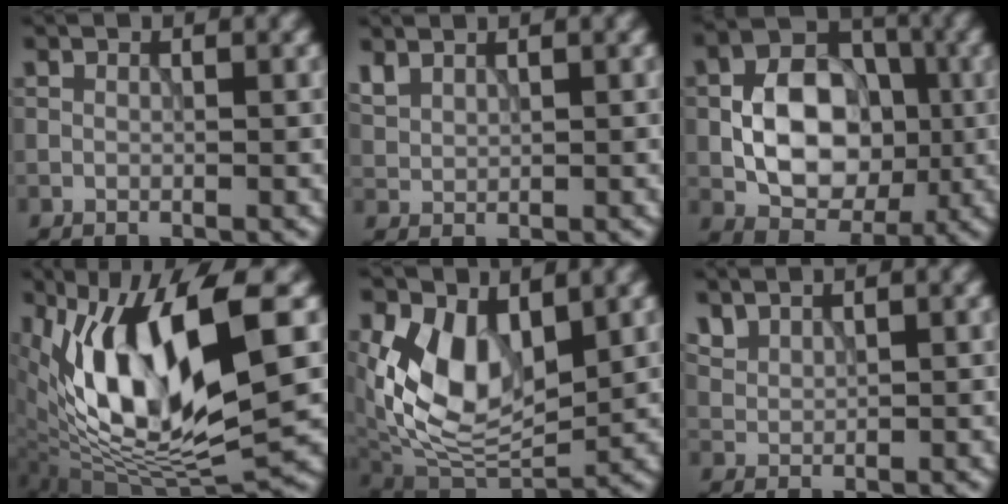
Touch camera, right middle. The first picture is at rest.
{"total": 1.7, "force": [1.4, 0.6, 0.6], "torque": [-0.022, 0.006, 0.038]}
{"total": 7.9, "force": [-1.1, 5.7, 5.4], "torque": [-0.082, 0.009, -0.020]}
{"total": 12.6, "force": [2.8, 4.5, 11.4], "torque": [-0.215, -0.006, 0.057]}
{"total": 8.1, "force": [1.9, 4.9, 6.1], "torque": [-0.121, -0.025, 0.037]}
{"total": 2.0, "force": [1.7, 0.7, 0.7], "torque": [-0.024, 0.004, 0.044]}